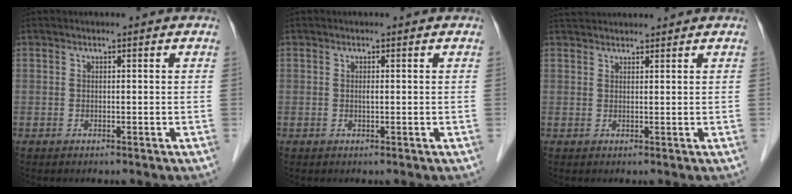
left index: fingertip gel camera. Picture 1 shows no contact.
{"total": 0.5, "force": [0.0, 0.0, 0.5], "torque": [-0.012, 0.000, 0.001]}
{"total": 4.3, "force": [4.2, 0.5, 1.0], "torque": [-0.015, 0.041, 0.068]}